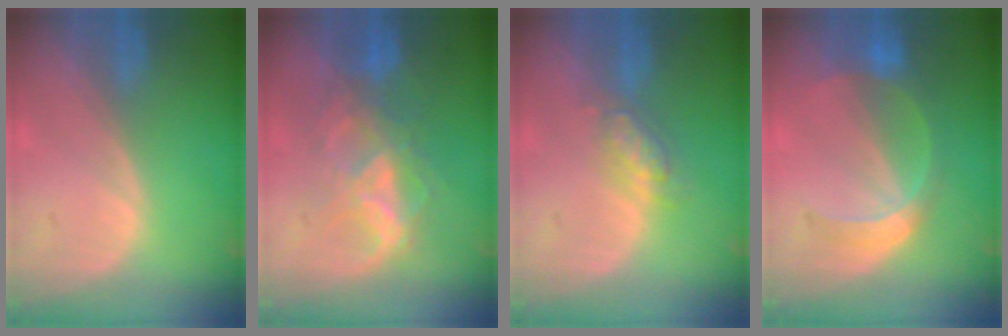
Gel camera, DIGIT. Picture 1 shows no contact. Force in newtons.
{"total": 7.8, "press": 7.1, "slide": 3.1}
{"total": 4.6, "press": 4.1, "slide": 2.2}
{"total": 5.9, "press": 5.2, "slide": 2.8}